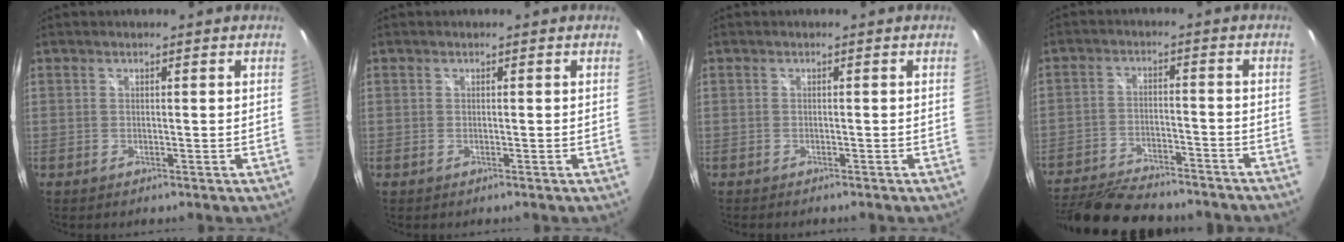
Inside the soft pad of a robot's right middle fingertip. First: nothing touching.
{"total": 0.0}
{"total": 1.9, "force": [-1.7, 0.4, 0.6], "torque": [-0.016, -0.013, -0.029]}
{"total": 20.8, "force": [-17.4, 5.9, 9.7], "torque": [-0.200, -0.031, -0.264]}